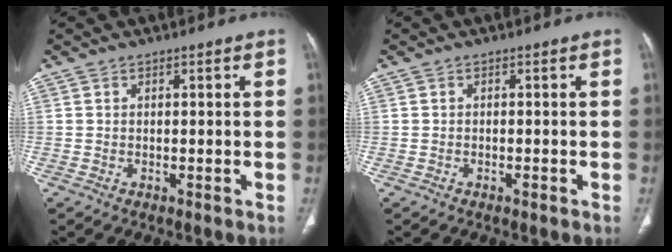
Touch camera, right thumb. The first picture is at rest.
{"total": 0.7, "force": [-0.4, 0.3, 0.5], "torque": [-0.010, 0.002, -0.007]}